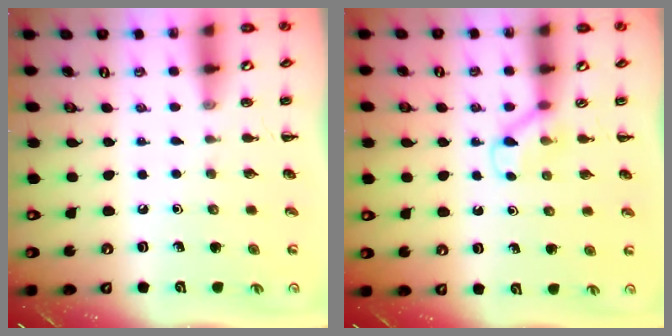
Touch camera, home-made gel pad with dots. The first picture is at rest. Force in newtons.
{"total": 3.9, "press": 3.7, "slide": 1.4}